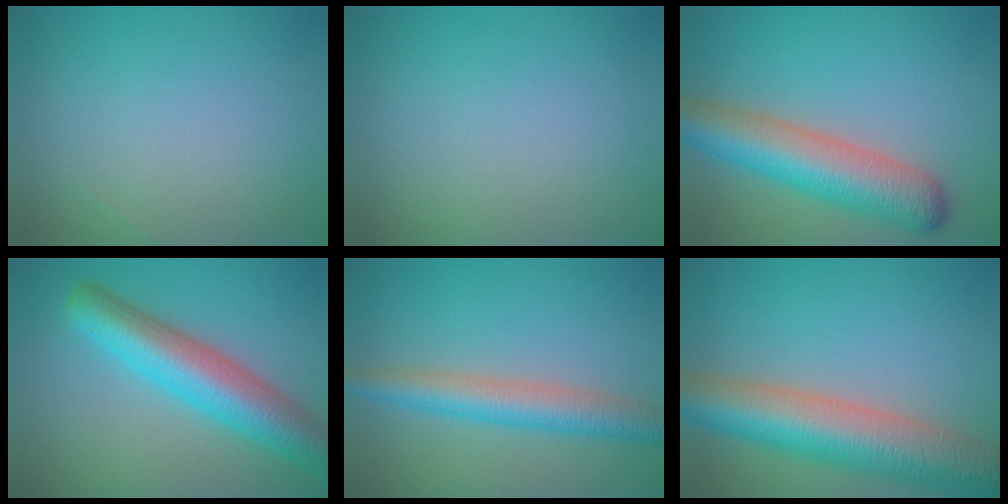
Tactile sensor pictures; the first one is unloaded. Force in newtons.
{"total": 0.0}
{"total": 7.9, "press": 7.9, "slide": 0.4}
{"total": 8.0, "press": 8.0, "slide": 0.2}
{"total": 4.7, "press": 4.7, "slide": 0.1}
{"total": 10.0, "press": 10.0, "slide": 0.4}